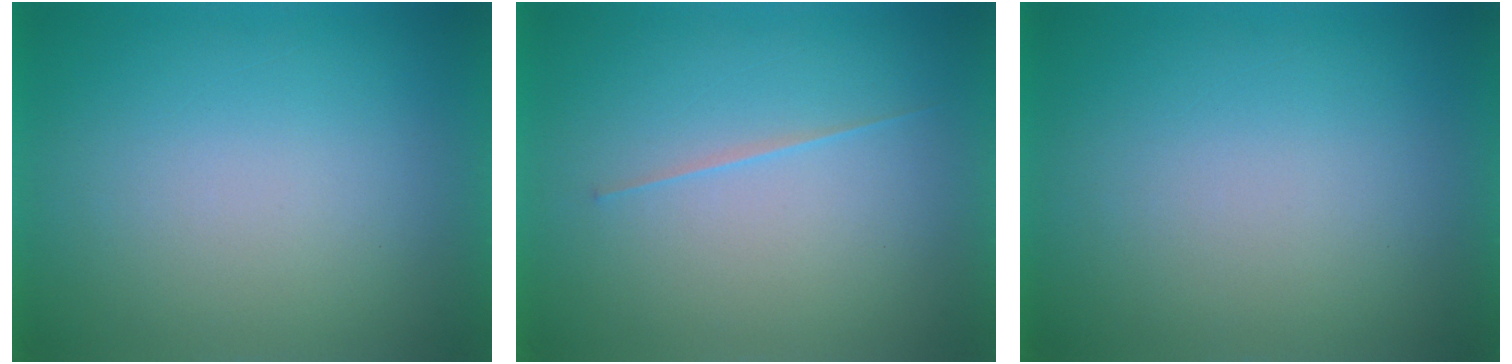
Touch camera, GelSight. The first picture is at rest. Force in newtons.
{"total": 1.3}
{"total": 1.3}